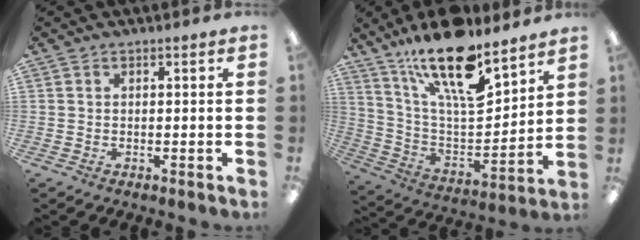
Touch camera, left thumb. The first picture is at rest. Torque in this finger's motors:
{"motor_torque": [1.15, 0.37, 1.45, -1.32, 0.42]}